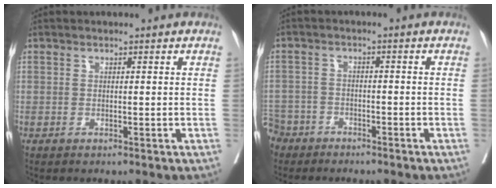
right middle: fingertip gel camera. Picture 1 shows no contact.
{"total": 6.8, "force": [-5.5, 4.0, 0.1], "torque": [-0.013, -0.002, -0.104]}